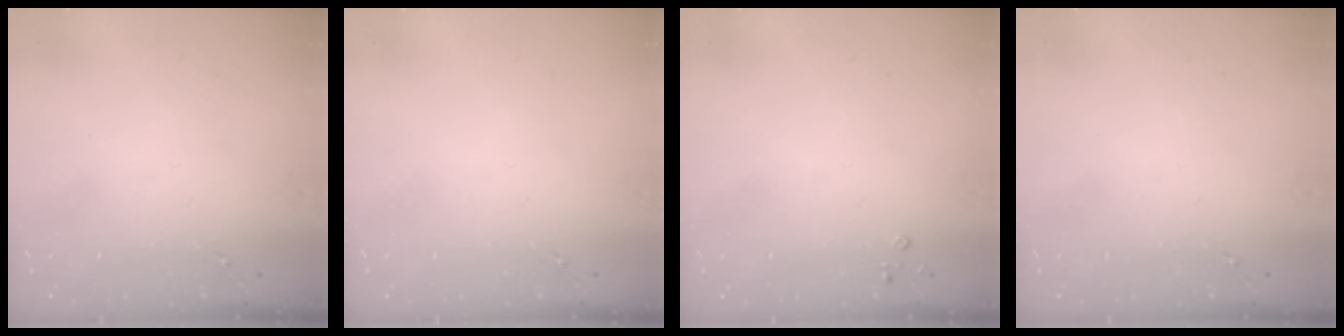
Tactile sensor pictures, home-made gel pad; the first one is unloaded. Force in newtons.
{"total": 0.0}
{"total": 2.2, "press": 2.2, "slide": 0.3}
{"total": 0.0}